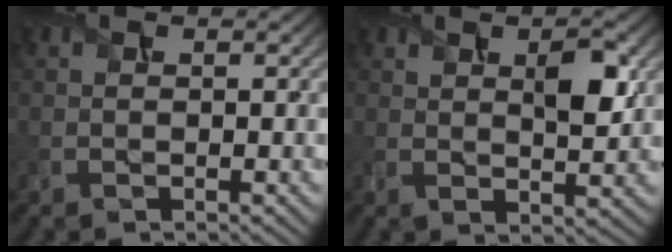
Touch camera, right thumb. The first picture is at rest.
{"total": 5.1, "force": [2.0, 2.2, 4.1], "torque": [-0.072, -0.003, 0.038]}